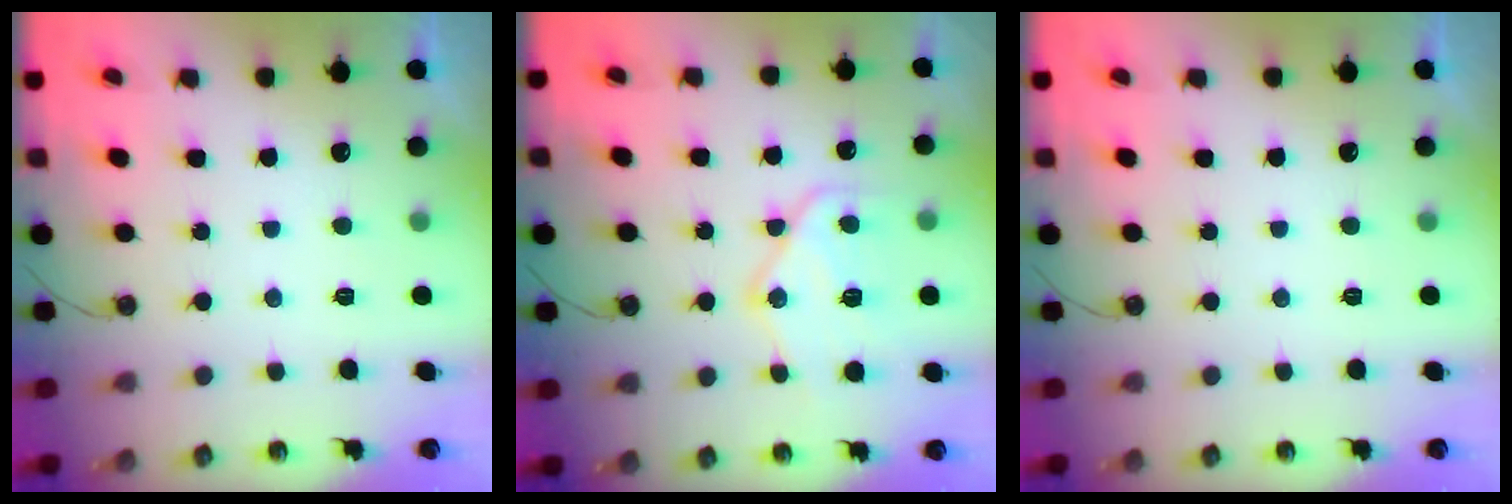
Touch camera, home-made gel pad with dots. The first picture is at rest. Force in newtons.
{"total": 15.7, "press": 15.7, "slide": 1.3}
{"total": 0.0}